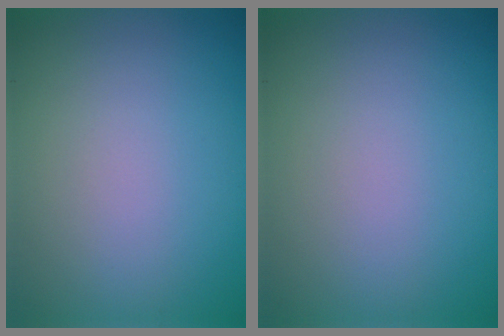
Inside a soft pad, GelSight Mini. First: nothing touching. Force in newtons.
{"total": 0.0}